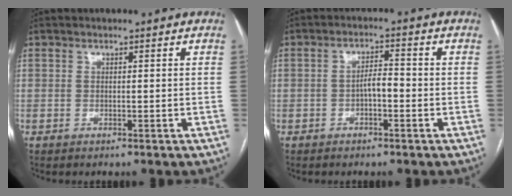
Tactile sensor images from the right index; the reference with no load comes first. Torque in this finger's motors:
{"motor_torque": [0.61, -0.09, 0.36, 0.07]}